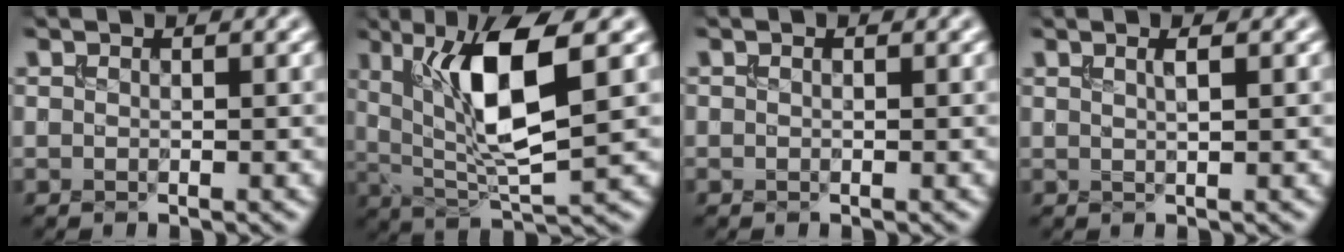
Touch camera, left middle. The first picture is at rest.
{"total": 8.8, "force": [2.3, 2.3, 8.2], "torque": [-0.143, -0.010, 0.045]}
{"total": 0.0}
{"total": 1.2, "force": [0.3, 0.3, 1.1], "torque": [-0.012, 0.004, 0.003]}